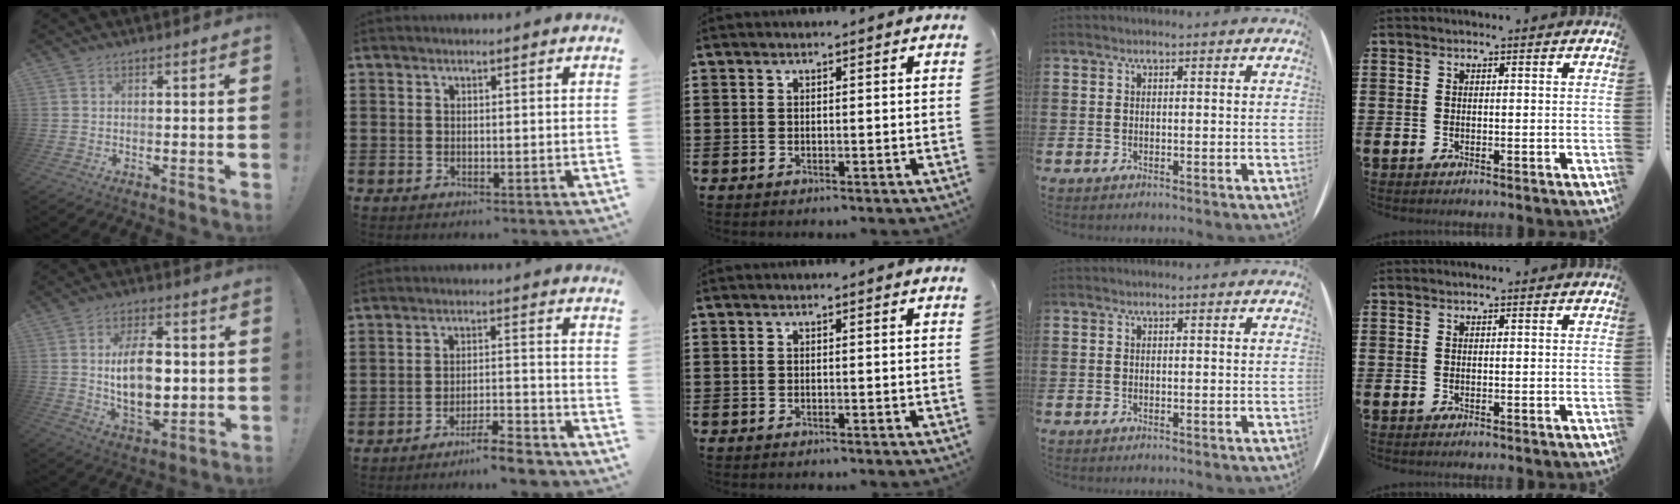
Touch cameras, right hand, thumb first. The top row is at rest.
{"thumb": {"total": 15.3, "force": [0.7, 8.7, 12.6], "torque": [-0.224, -0.003, 0.008]}, "index": {"total": 5.7, "force": [-5.2, 0.3, 2.3], "torque": [-0.039, -0.002, -0.097]}}